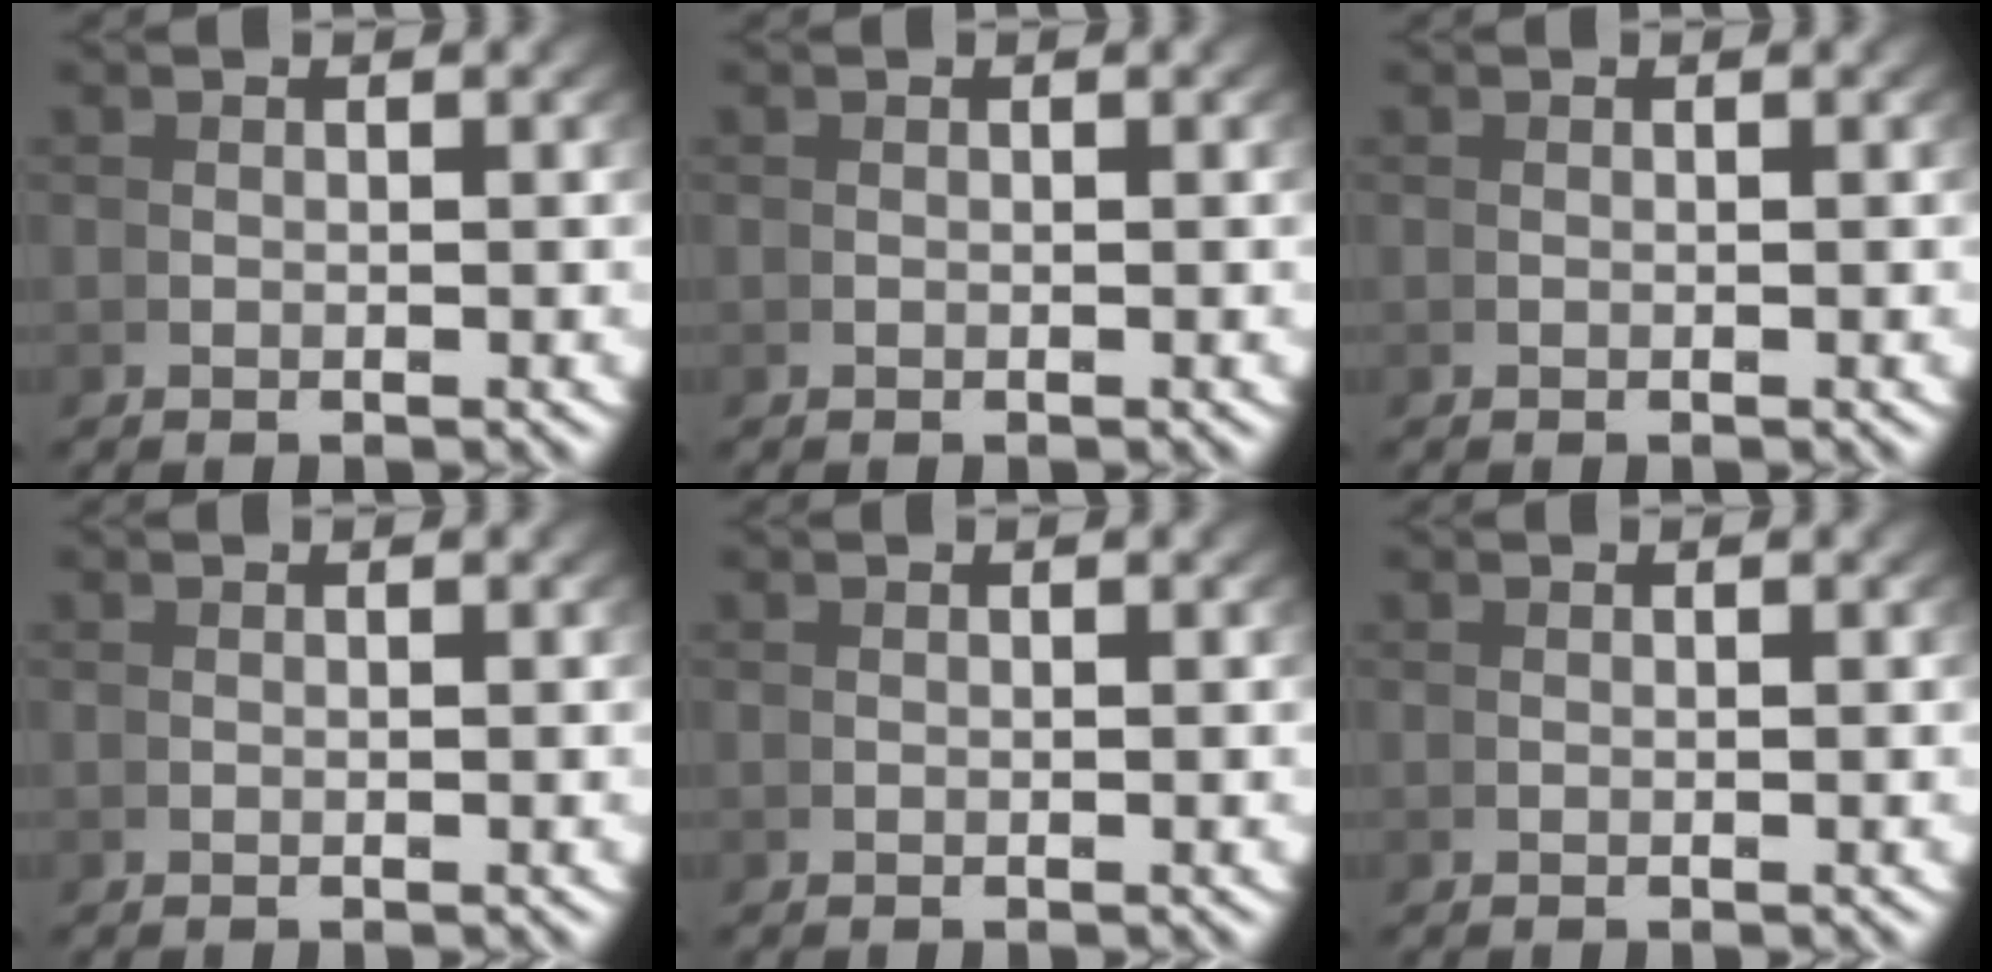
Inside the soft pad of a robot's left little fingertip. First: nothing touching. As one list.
[{"total": 0.0}, {"total": 0.0}, {"total": 0.0}, {"total": 0.0}, {"total": 0.0}]